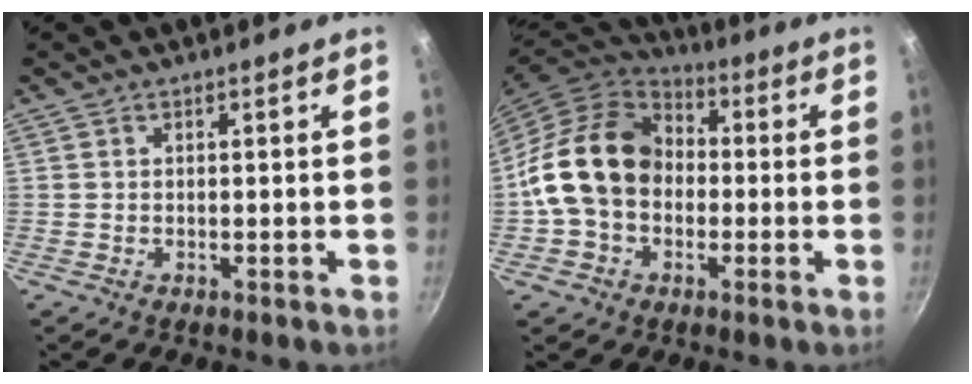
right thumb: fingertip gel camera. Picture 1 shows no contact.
{"total": 17.2, "force": [-0.5, 13.4, 10.8], "torque": [-0.165, 0.038, -0.020]}